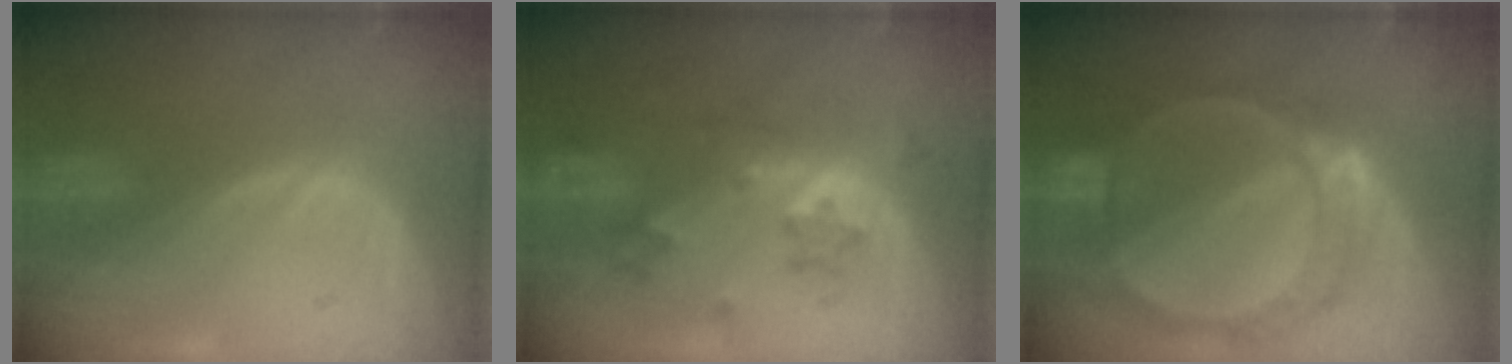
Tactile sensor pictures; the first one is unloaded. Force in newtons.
{"total": 6.0, "press": 5.8, "slide": 1.5}
{"total": 9.5, "press": 8.2, "slide": 4.8}